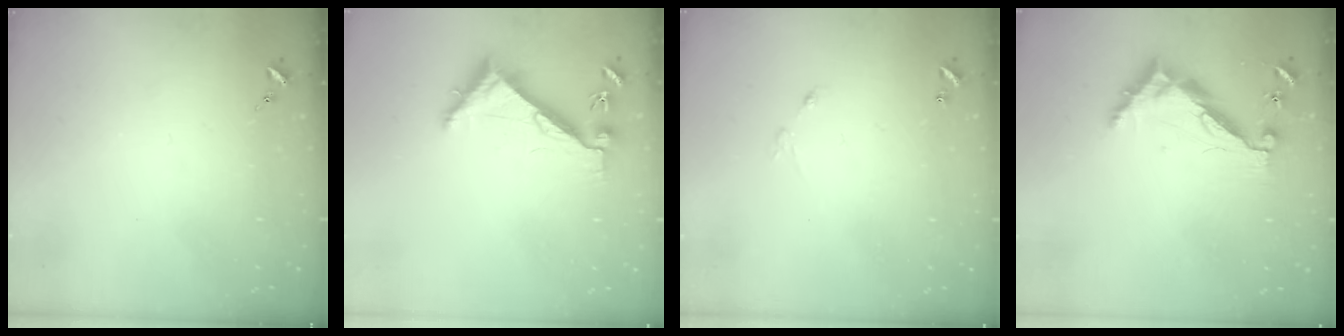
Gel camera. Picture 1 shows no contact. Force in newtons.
{"total": 6.4, "press": 6.4, "slide": 0.7}
{"total": 4.8, "press": 4.8, "slide": 0.3}
{"total": 9.6, "press": 9.6, "slide": 0.8}